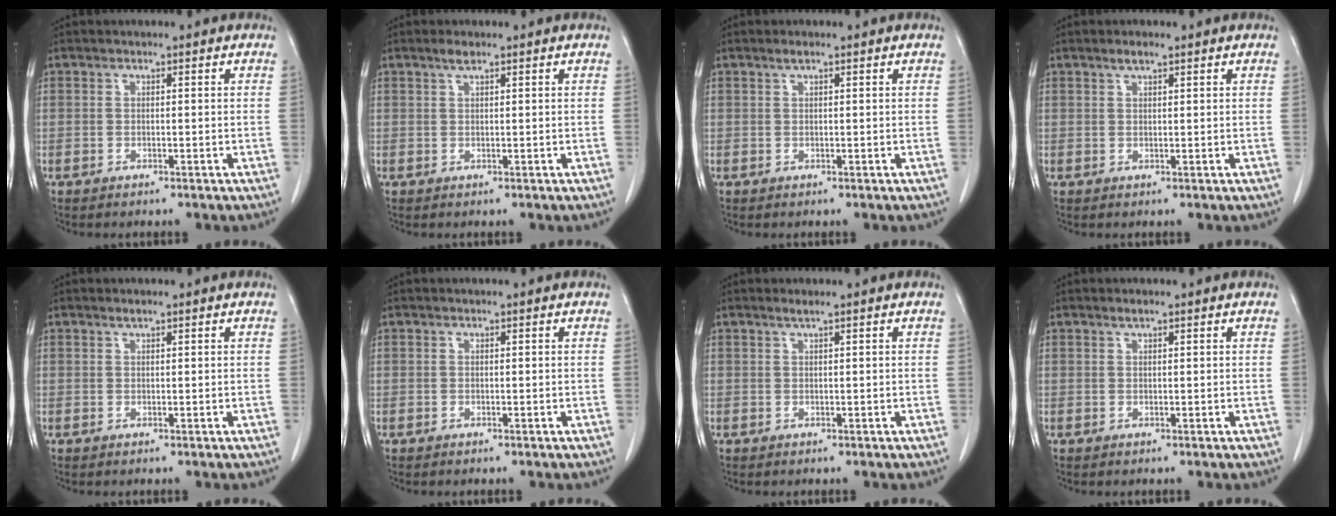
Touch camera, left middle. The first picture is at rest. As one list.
[{"total": 1.3, "force": [0.9, 0.1, 0.9], "torque": [-0.019, 0.003, 0.020]}, {"total": 0.8, "force": [0.6, 0.0, 0.6], "torque": [-0.014, 0.003, 0.012]}, {"total": 1.5, "force": [1.1, 0.3, 1.0], "torque": [-0.023, 0.003, 0.023]}, {"total": 0.6, "force": [0.6, 0.1, 0.3], "torque": [-0.012, 0.000, 0.012]}, {"total": 0.0}, {"total": 0.8, "force": [0.6, -0.2, 0.5], "torque": [-0.018, 0.001, 0.017]}, {"total": 0.8, "force": [0.6, 0.1, 0.4], "torque": [-0.013, 0.001, 0.014]}]